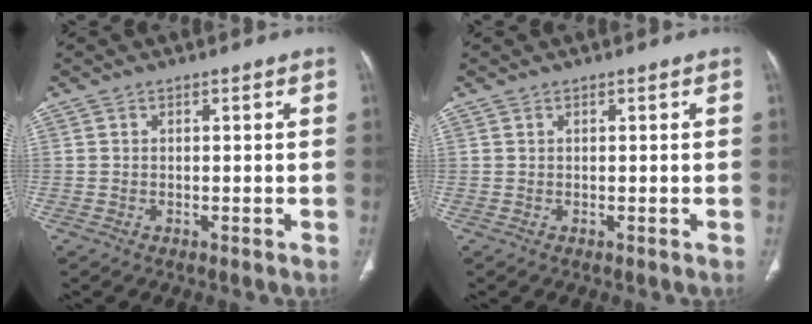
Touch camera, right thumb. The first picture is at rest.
{"total": 0.0}